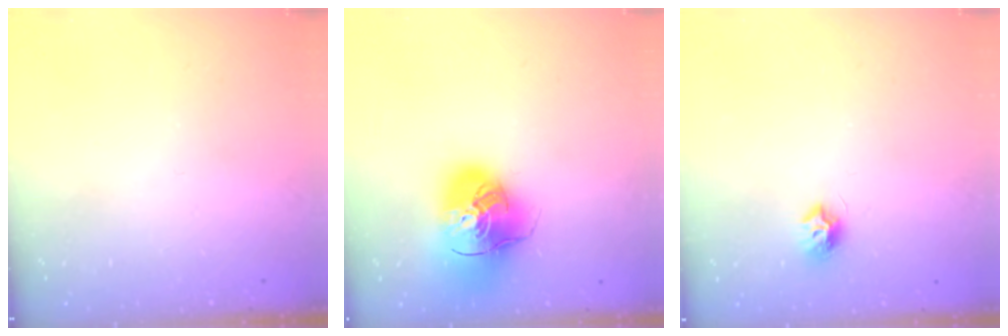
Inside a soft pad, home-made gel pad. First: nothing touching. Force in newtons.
{"total": 17.7, "press": 17.5, "slide": 2.5}
{"total": 7.1, "press": 7.0, "slide": 0.3}